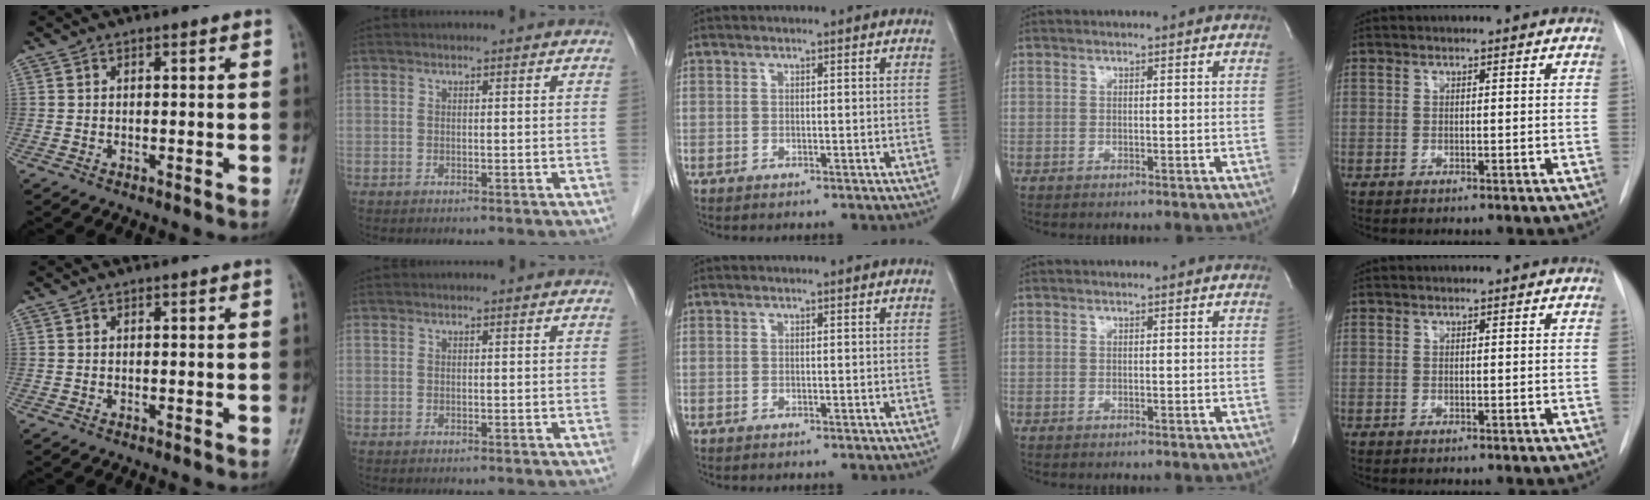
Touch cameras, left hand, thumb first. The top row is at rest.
{}